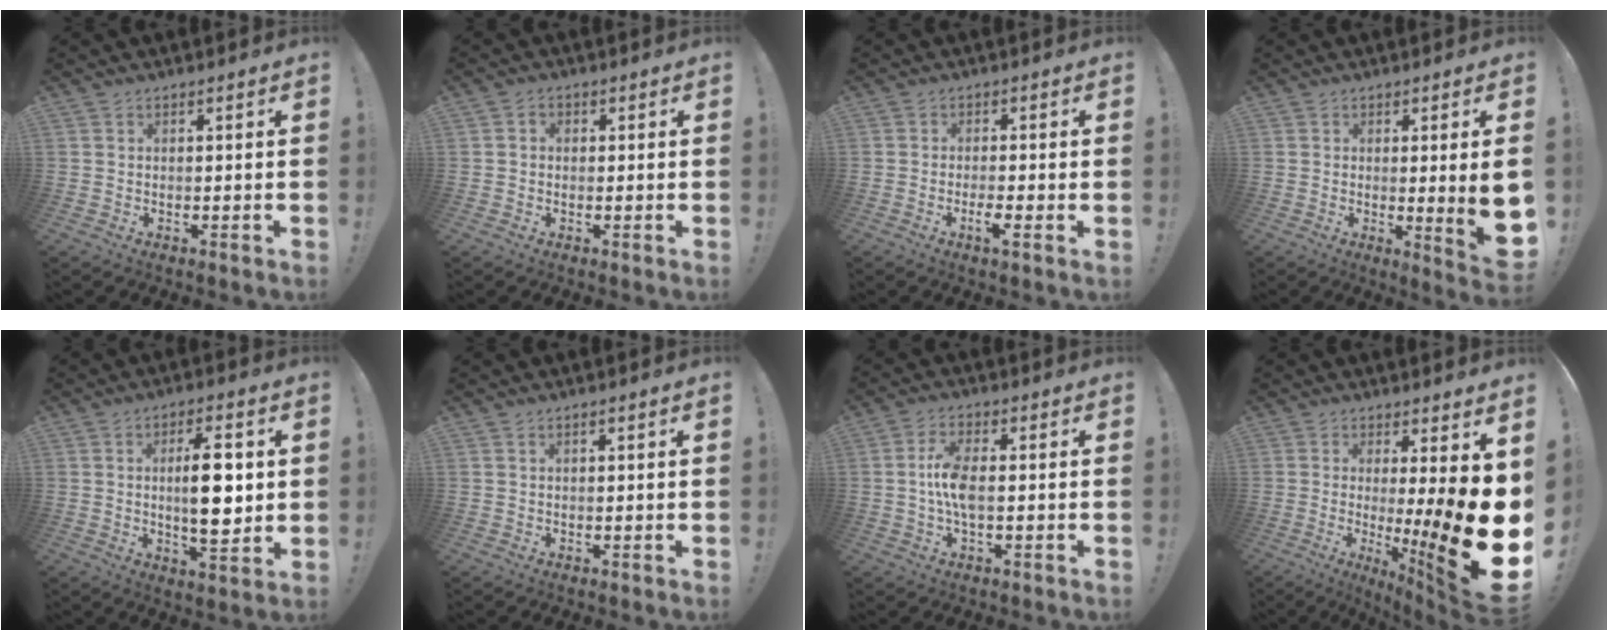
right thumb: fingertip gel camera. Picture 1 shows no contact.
{"total": 1.6, "force": [-0.3, 1.3, 0.8], "torque": [-0.015, 0.005, -0.006]}
{"total": 3.8, "force": [-1.6, -0.2, 3.5], "torque": [-0.060, -0.012, -0.028]}
{"total": 8.6, "force": [-0.2, 0.4, 8.6], "torque": [-0.107, -0.019, -0.003]}
{"total": 12.1, "force": [1.0, 4.5, 11.2], "torque": [-0.175, -0.004, 0.010]}
{"total": 0.6, "force": [0.1, -0.1, 0.5], "torque": [-0.010, 0.000, 0.001]}
{"total": 8.1, "force": [-0.6, 3.1, 7.5], "torque": [-0.145, 0.002, -0.012]}
{"total": 19.7, "force": [-2.5, 1.6, 19.4], "torque": [-0.250, -0.037, -0.030]}